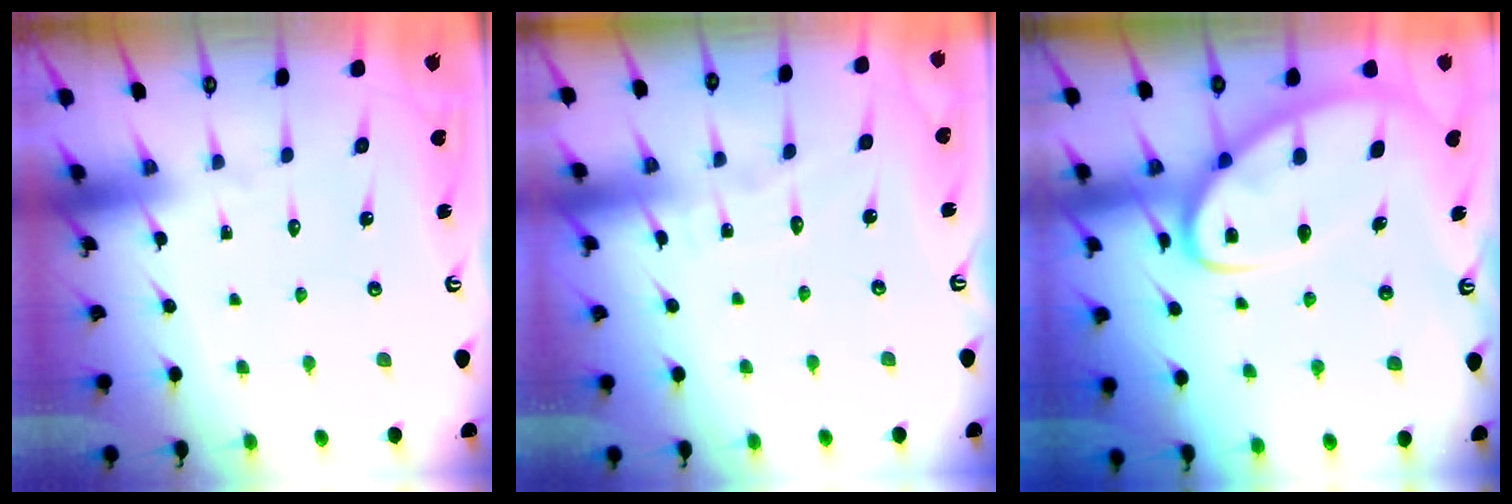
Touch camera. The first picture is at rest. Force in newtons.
{"total": 4.1, "press": 4.1, "slide": 0.4}
{"total": 10.9, "press": 10.9, "slide": 1.2}